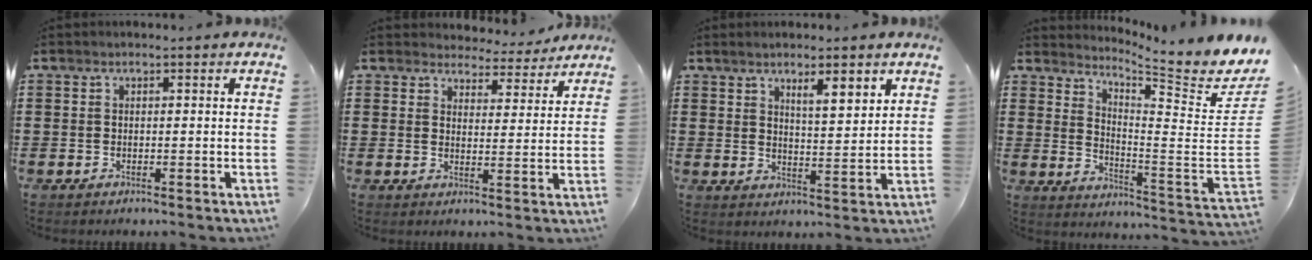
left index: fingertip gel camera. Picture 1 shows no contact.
{"total": 4.6, "force": [4.5, 1.0, 0.4], "torque": [-0.020, -0.024, 0.079]}
{"total": 4.7, "force": [3.4, 0.8, 3.1], "torque": [-0.056, -0.007, 0.054]}
{"total": 6.6, "force": [6.0, -0.4, 2.7], "torque": [-0.060, -0.070, 0.096]}